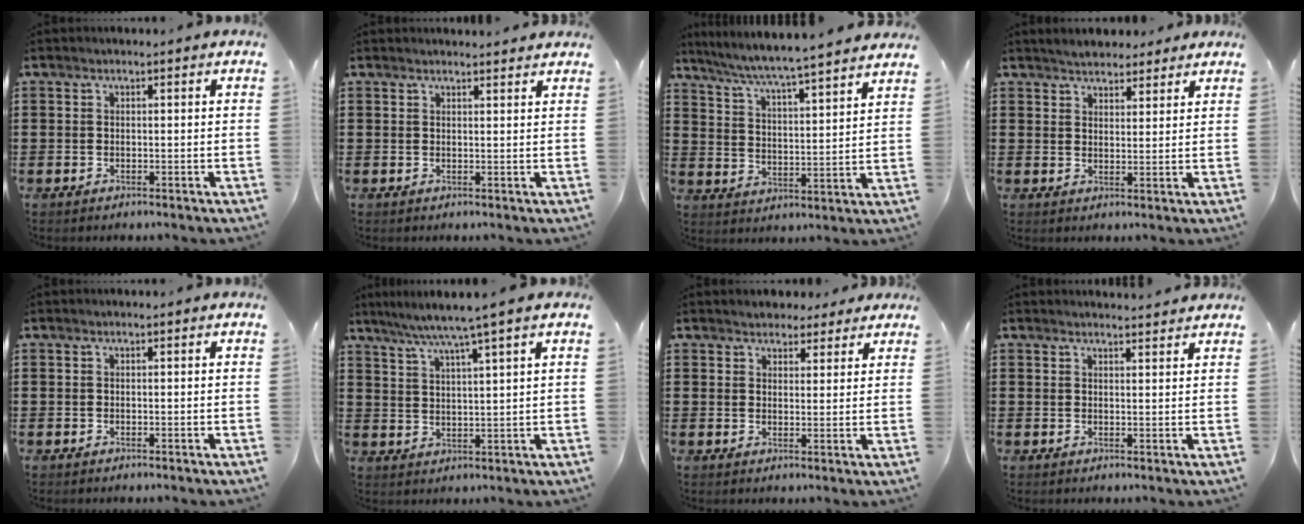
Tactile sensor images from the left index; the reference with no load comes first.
{"total": 1.5, "force": [1.5, 0.0, 0.2], "torque": [-0.007, 0.000, 0.030]}
{"total": 5.1, "force": [4.8, -0.8, 1.6], "torque": [-0.054, -0.040, 0.074]}
{"total": 3.3, "force": [3.1, 1.1, 0.3], "torque": [-0.015, 0.000, 0.059]}
{"total": 0.0}
{"total": 5.5, "force": [4.2, -1.0, 3.4], "torque": [-0.078, -0.019, 0.069]}
{"total": 2.9, "force": [2.6, 1.3, 0.1], "torque": [-0.011, 0.002, 0.050]}
{"total": 1.8, "force": [1.8, -0.1, 0.2], "torque": [-0.008, -0.001, 0.035]}